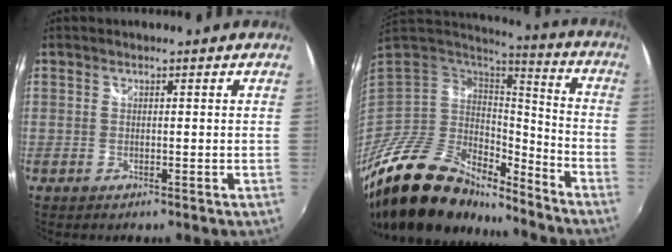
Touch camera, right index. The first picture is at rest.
{"total": 22.3, "force": [-16.9, 9.3, 11.1], "torque": [-0.219, -0.017, -0.289]}